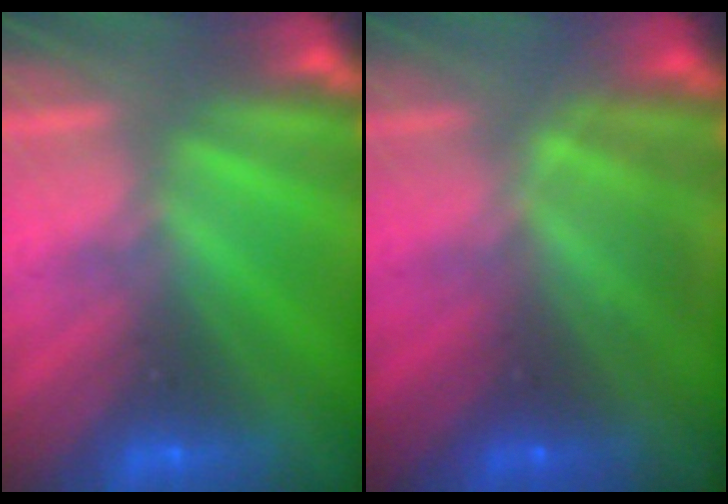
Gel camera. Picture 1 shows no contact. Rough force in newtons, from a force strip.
{"total": 1.7}